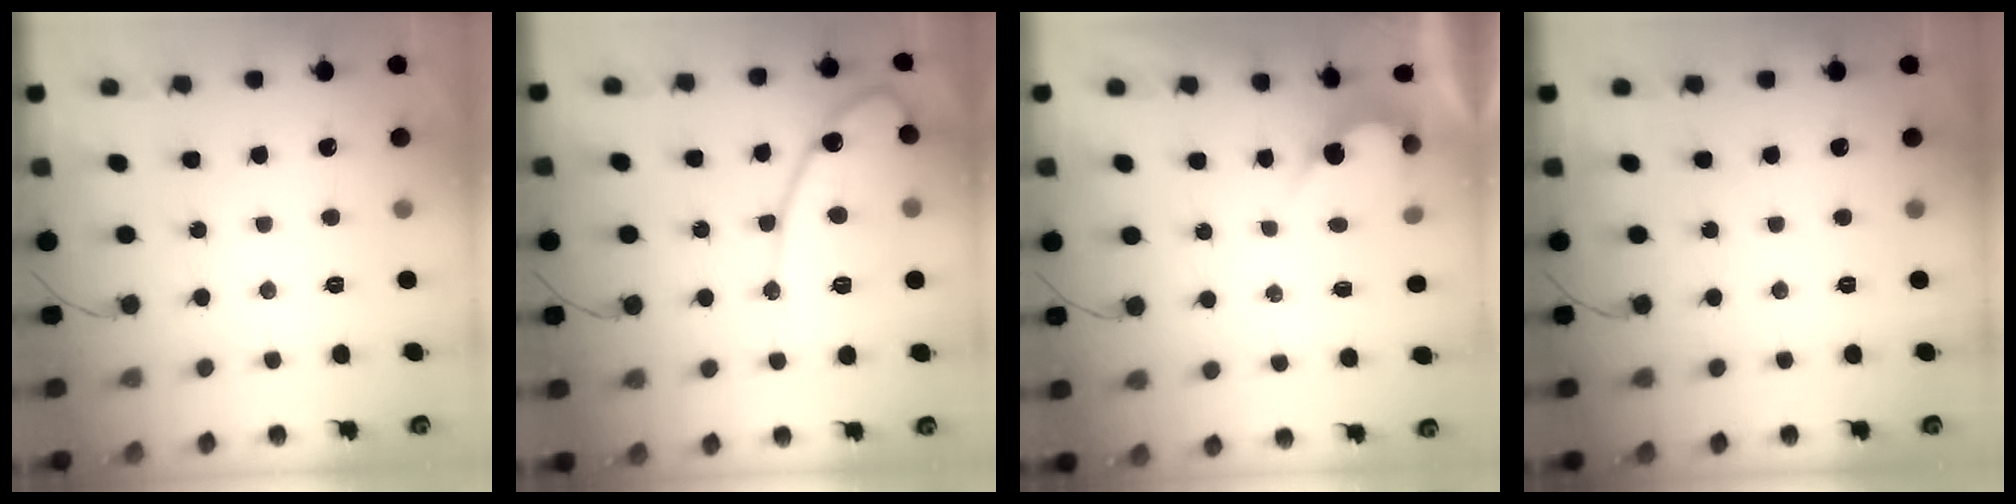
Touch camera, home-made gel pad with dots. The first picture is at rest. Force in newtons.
{"total": 13.2, "press": 13.2, "slide": 0.9}
{"total": 3.3, "press": 3.3, "slide": 0.1}
{"total": 0.0}